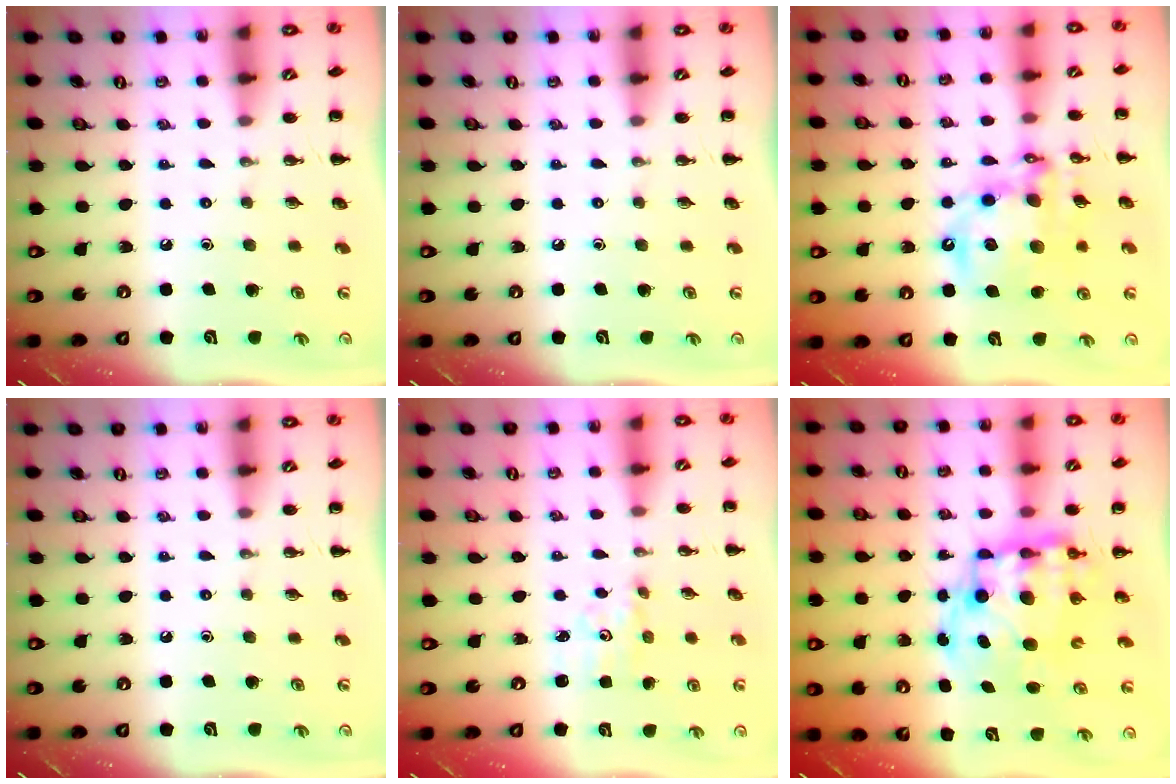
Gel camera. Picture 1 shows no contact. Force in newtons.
{"total": 0.0}
{"total": 16.4, "press": 16.0, "slide": 3.5}
{"total": 0.0}
{"total": 1.9, "press": 1.8, "slide": 0.6}
{"total": 14.5, "press": 14.1, "slide": 3.3}